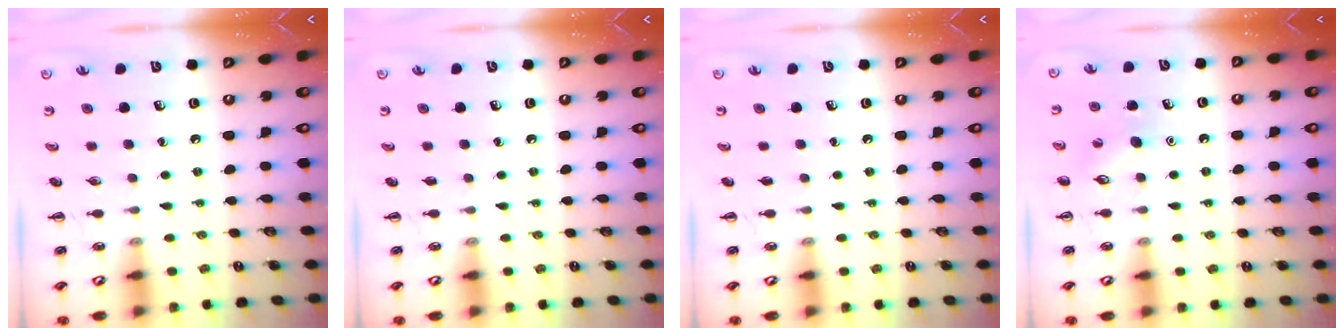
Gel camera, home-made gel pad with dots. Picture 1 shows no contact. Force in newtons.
{"total": 0.0}
{"total": 0.0}
{"total": 5.4, "press": 5.2, "slide": 1.2}